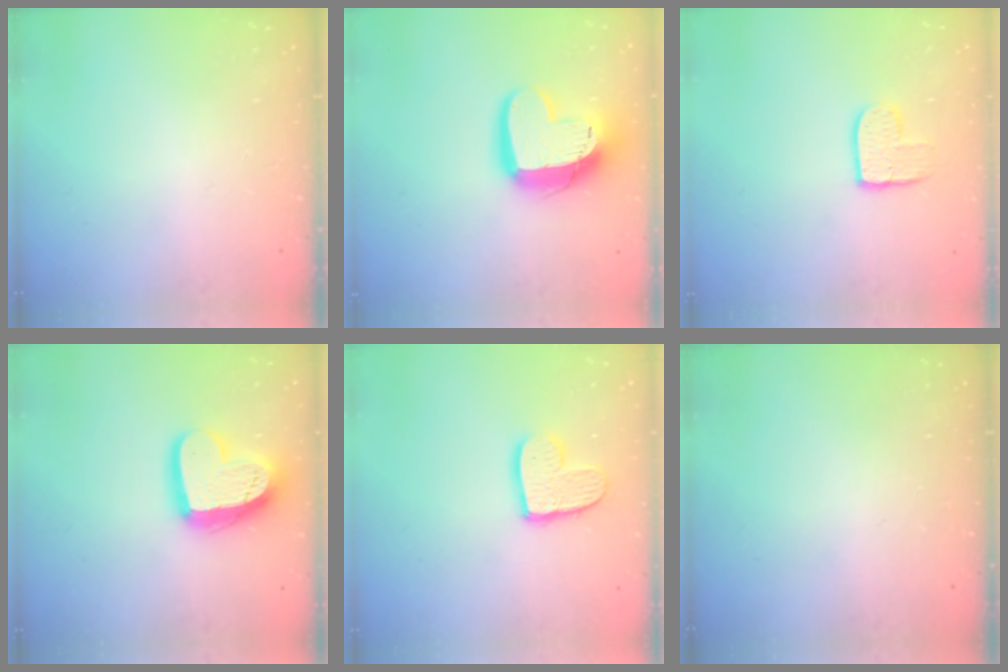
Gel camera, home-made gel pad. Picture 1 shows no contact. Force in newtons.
{"total": 18.9, "press": 18.8, "slide": 1.5}
{"total": 8.5, "press": 8.4, "slide": 0.5}
{"total": 18.3, "press": 18.2, "slide": 1.6}
{"total": 10.6, "press": 10.6, "slide": 0.8}
{"total": 0.0}